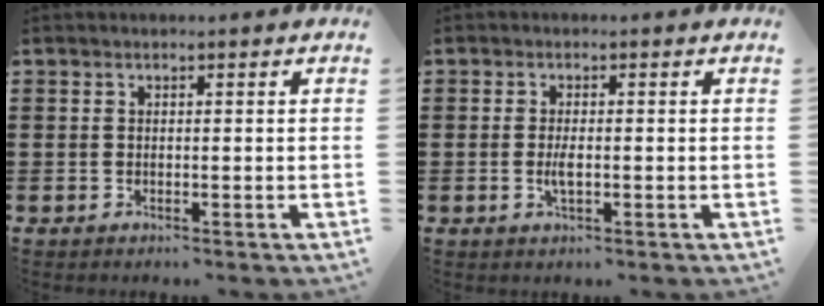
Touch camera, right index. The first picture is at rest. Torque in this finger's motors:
{"motor_torque": [1.16, 0.97, 0.31, 0.07]}